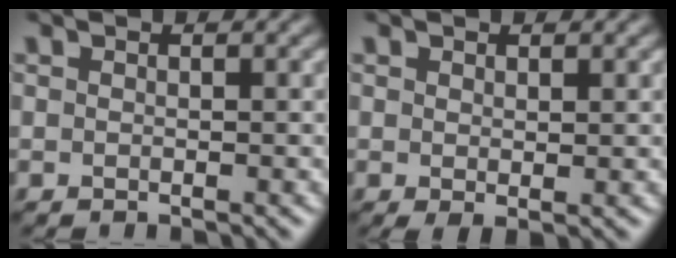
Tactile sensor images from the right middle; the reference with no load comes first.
{"total": 1.0, "force": [0.3, 0.3, 0.9], "torque": [-0.017, -0.002, 0.008]}